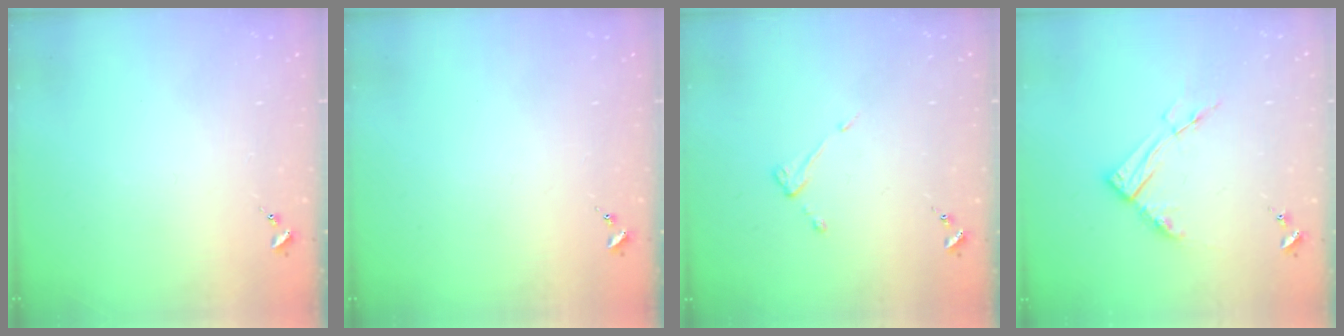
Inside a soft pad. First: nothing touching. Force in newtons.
{"total": 0.0}
{"total": 3.8, "press": 3.8, "slide": 0.4}
{"total": 8.9, "press": 8.9, "slide": 0.8}